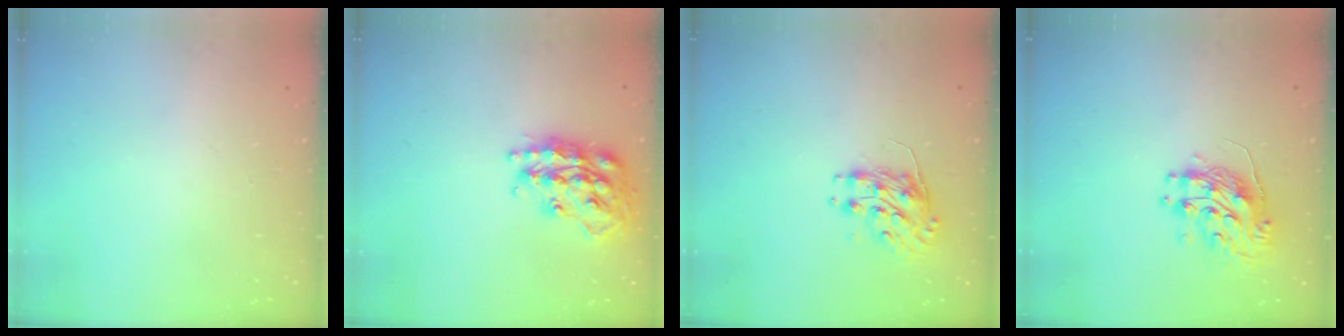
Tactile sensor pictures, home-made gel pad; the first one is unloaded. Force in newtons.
{"total": 20.5, "press": 20.5, "slide": 1.4}
{"total": 8.2, "press": 8.2, "slide": 0.3}
{"total": 10.7, "press": 10.6, "slide": 1.2}